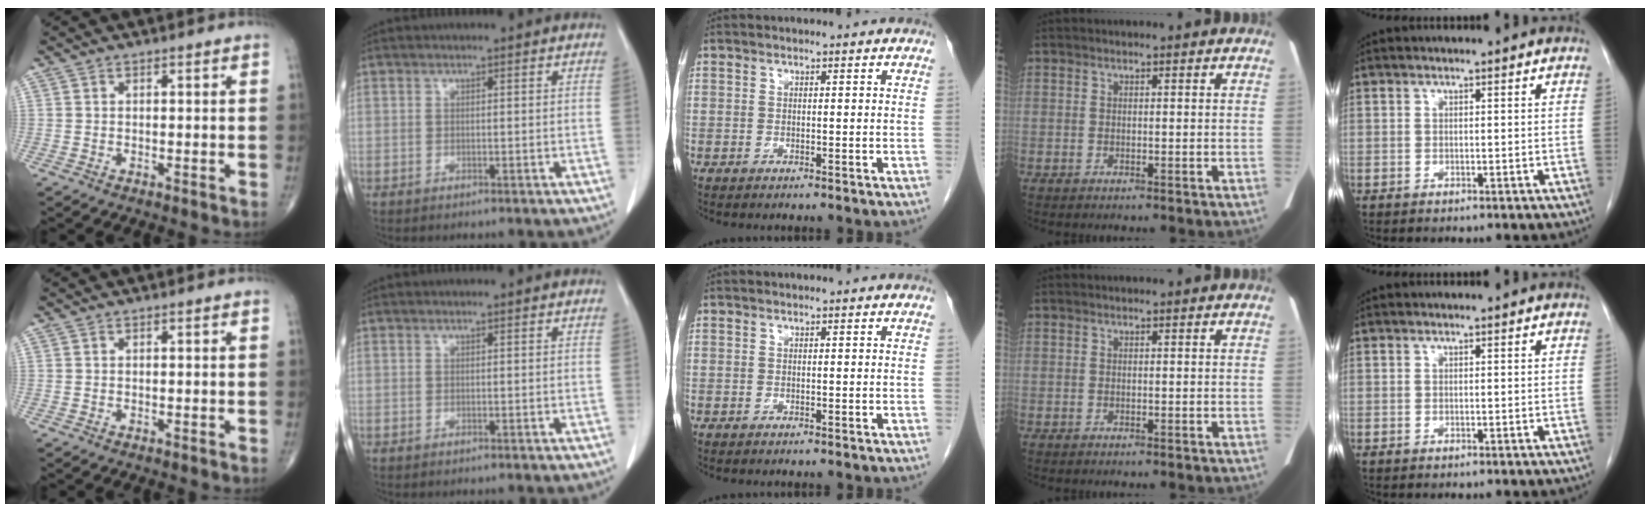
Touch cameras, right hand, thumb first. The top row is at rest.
{}